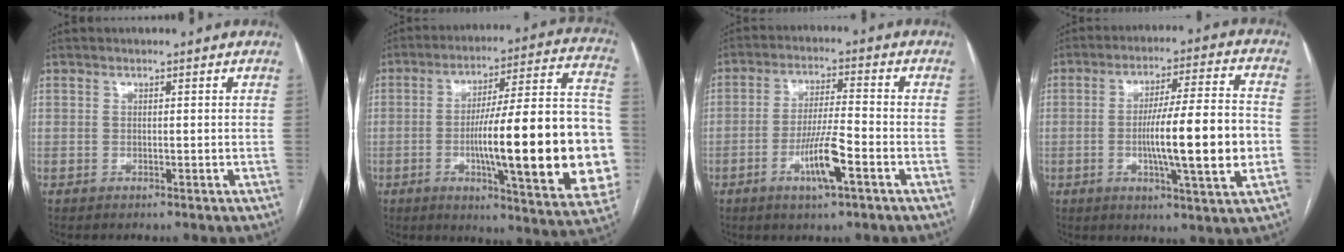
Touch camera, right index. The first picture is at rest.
{"total": 27.1, "force": [-4.3, 3.7, 26.5], "torque": [-0.309, 0.016, -0.059]}
{"total": 7.9, "force": [-3.5, 0.7, 7.1], "torque": [-0.138, -0.006, -0.061]}
{"total": 15.0, "force": [-2.4, 0.7, 14.8], "torque": [-0.239, 0.001, -0.039]}